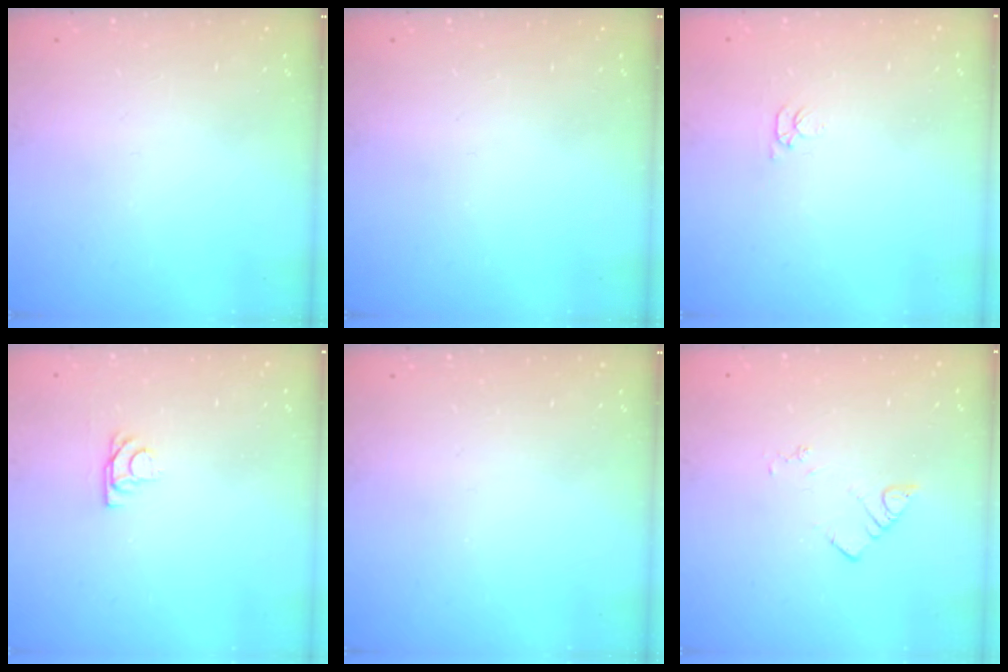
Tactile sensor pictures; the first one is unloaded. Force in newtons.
{"total": 0.0}
{"total": 2.7, "press": 2.7, "slide": 0.4}
{"total": 4.2, "press": 4.2, "slide": 0.4}
{"total": 0.0}
{"total": 2.4, "press": 2.3, "slide": 0.4}